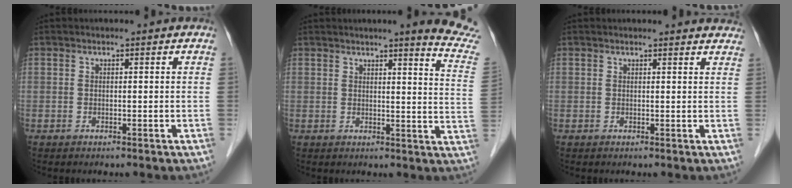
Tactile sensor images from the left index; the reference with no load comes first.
{"total": 11.4, "force": [10.3, -1.0, 4.8], "torque": [-0.046, -0.071, 0.090]}
{"total": 6.4, "force": [6.2, 1.0, 1.4], "torque": [-0.006, 0.003, 0.047]}